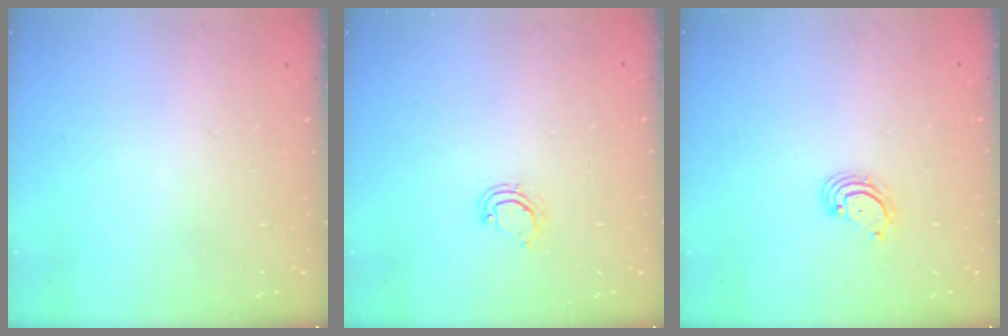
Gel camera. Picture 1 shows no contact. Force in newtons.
{"total": 4.6, "press": 4.6, "slide": 0.3}
{"total": 3.0, "press": 3.0, "slide": 0.2}